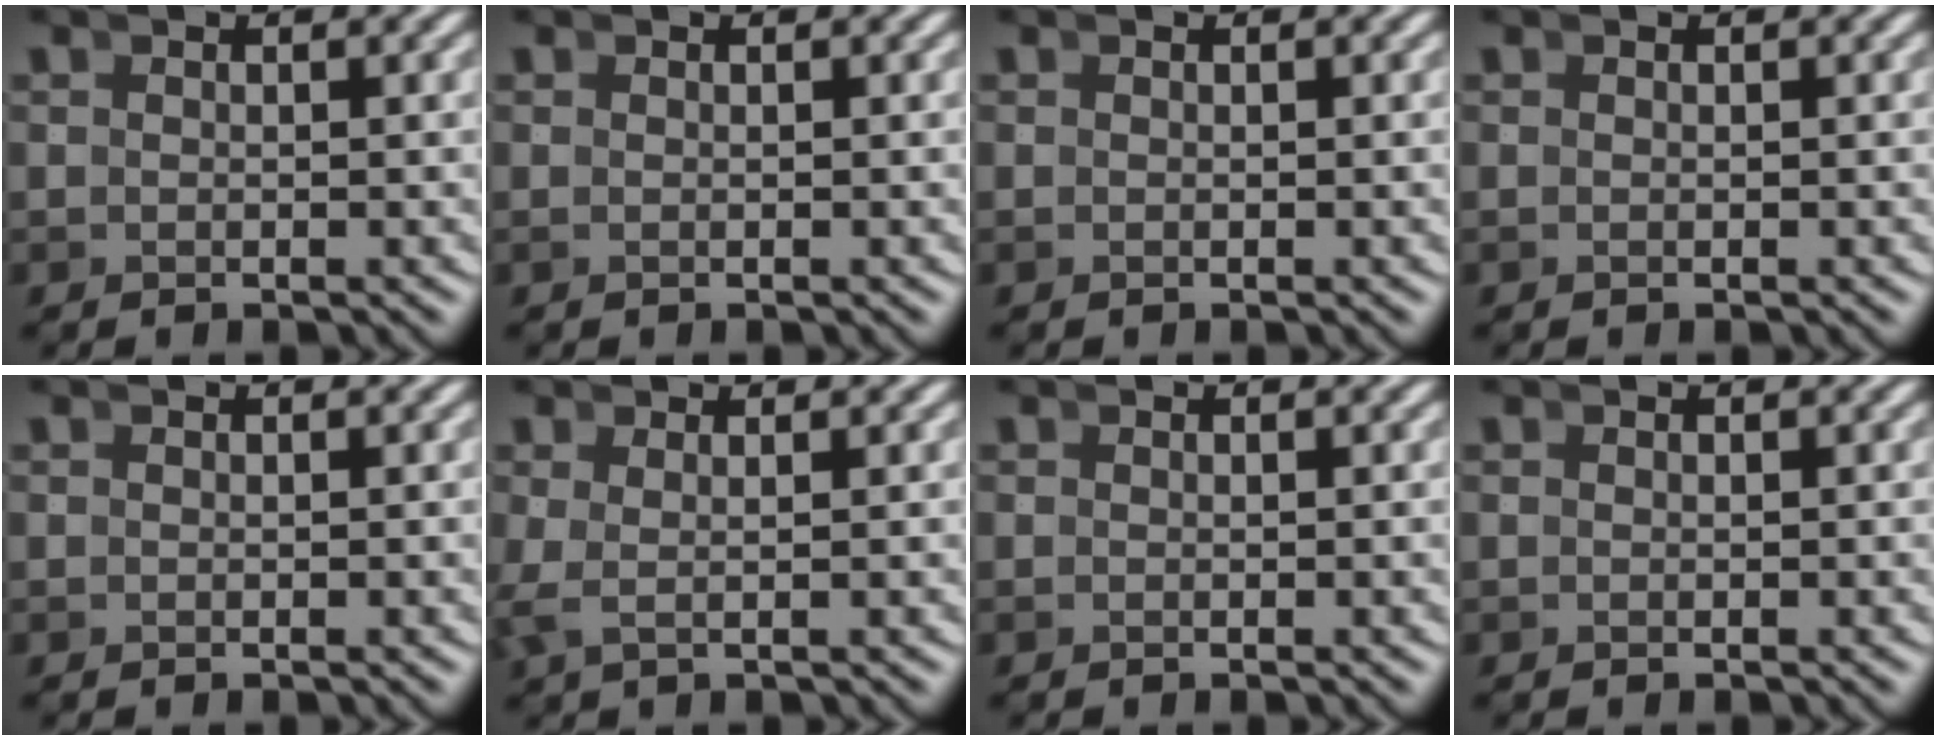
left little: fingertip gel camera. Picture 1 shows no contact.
{"total": 0.0}
{"total": 0.0}
{"total": 0.0}
{"total": 0.0}
{"total": 1.2, "force": [0.3, 0.0, 1.2], "torque": [-0.030, -0.009, 0.014]}
{"total": 0.0}
{"total": 0.0}